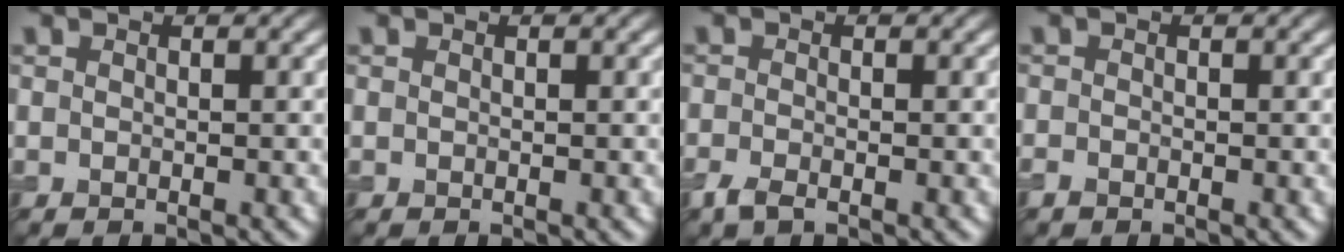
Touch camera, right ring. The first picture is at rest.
{"total": 0.0}
{"total": 1.5, "force": [-1.1, 0.4, 1.0], "torque": [-0.025, -0.004, -0.026]}
{"total": 0.7, "force": [-0.6, 0.3, 0.3], "torque": [-0.005, 0.000, -0.011]}